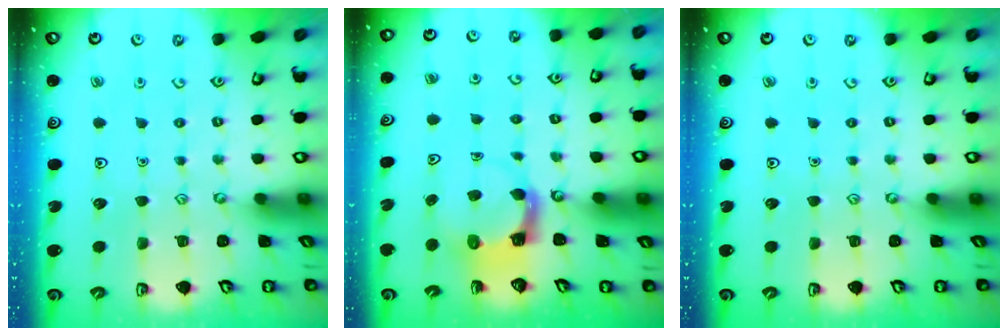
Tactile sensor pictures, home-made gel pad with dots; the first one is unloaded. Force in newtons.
{"total": 3.9, "press": 3.9, "slide": 0.4}
{"total": 0.0}